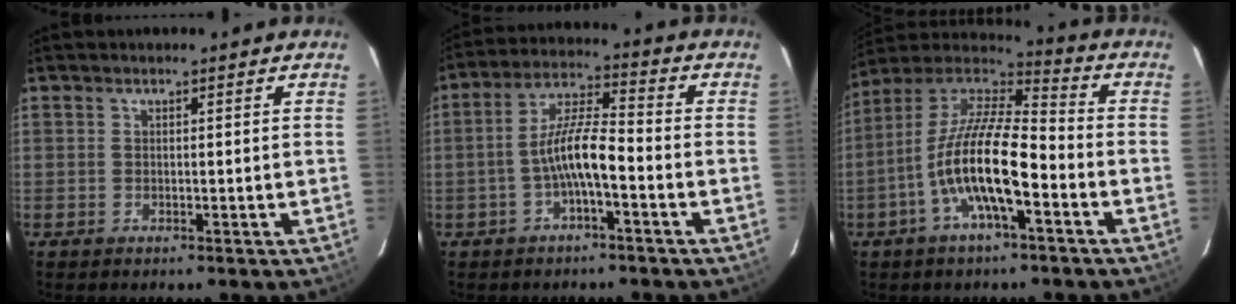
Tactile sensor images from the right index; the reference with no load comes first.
{"total": 7.7, "force": [-2.9, 1.5, 7.0], "torque": [-0.146, 0.015, -0.053]}
{"total": 15.7, "force": [-5.7, 4.4, 14.0], "torque": [-0.267, -0.006, -0.114]}